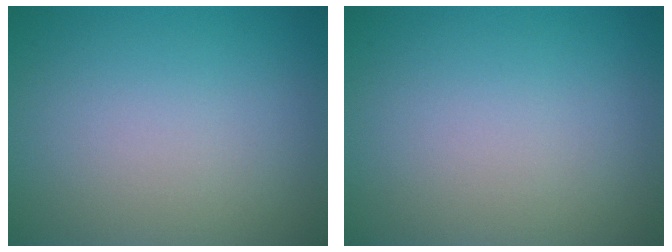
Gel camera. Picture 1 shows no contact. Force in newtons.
{"total": 0.0}